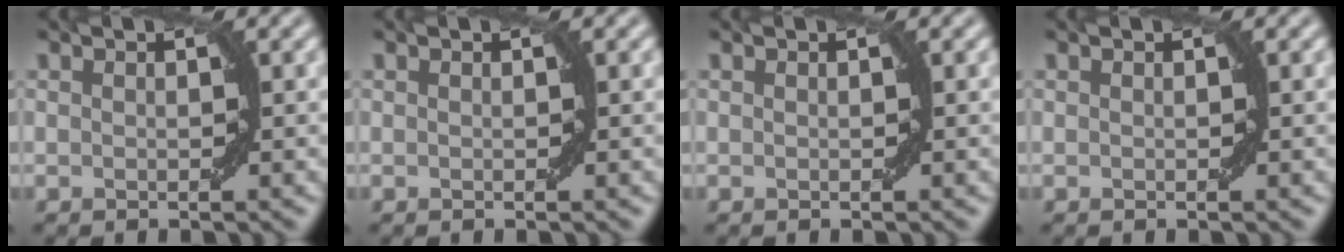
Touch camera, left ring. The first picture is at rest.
{"total": 0.0}
{"total": 0.0}
{"total": 0.0}